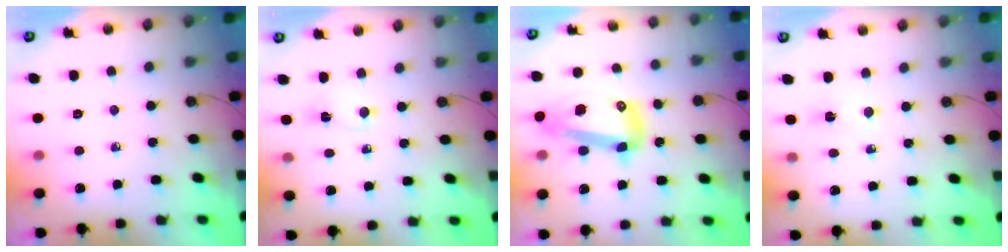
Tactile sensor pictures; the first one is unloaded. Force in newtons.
{"total": 2.2, "press": 1.9, "slide": 1.1}
{"total": 16.9, "press": 16.8, "slide": 2.1}
{"total": 2.4, "press": 2.2, "slide": 1.0}